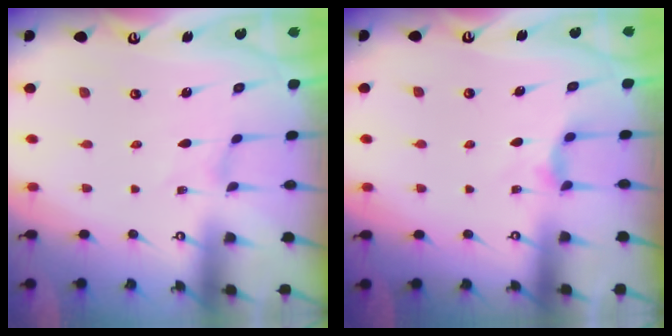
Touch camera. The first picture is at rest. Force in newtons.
{"total": 4.9, "press": 4.8, "slide": 0.6}